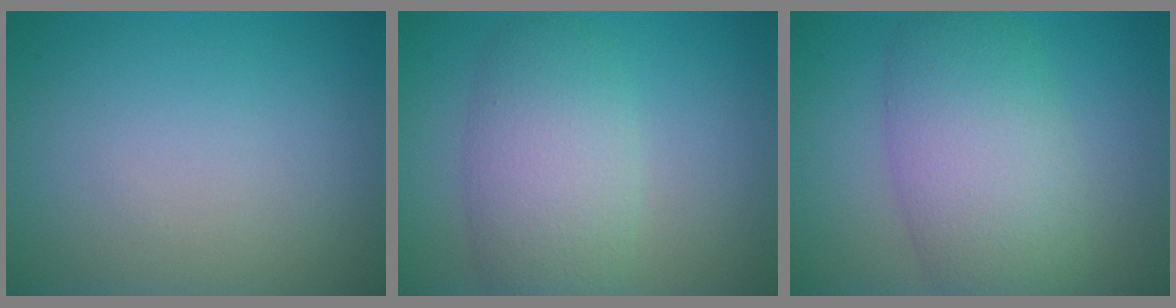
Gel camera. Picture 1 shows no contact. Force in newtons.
{"total": 5.8, "press": 5.8, "slide": 0.1}
{"total": 7.8, "press": 7.8, "slide": 0.3}